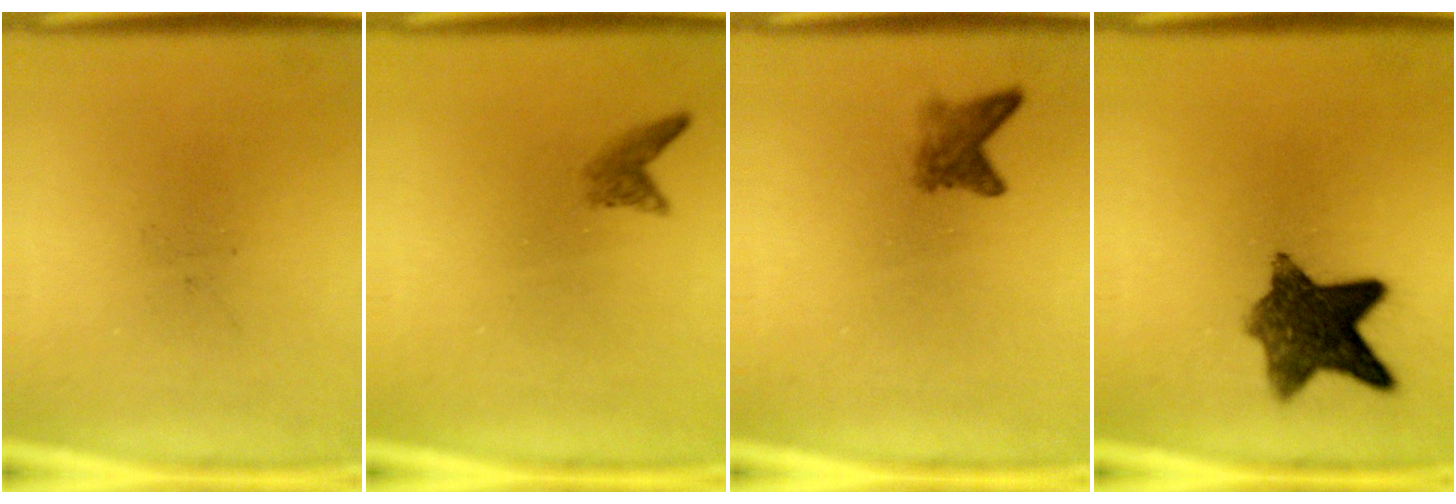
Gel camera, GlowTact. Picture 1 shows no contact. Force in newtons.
{"total": 1.5}
{"total": 2.3}
{"total": 9.5}